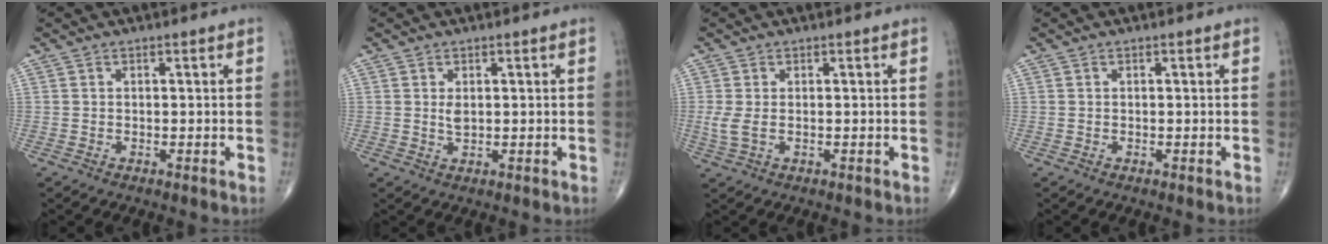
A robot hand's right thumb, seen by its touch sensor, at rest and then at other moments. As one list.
[{"total": 1.7, "force": [0.4, 0.8, 1.4], "torque": [-0.024, -0.005, 0.010]}, {"total": 2.7, "force": [-0.2, 1.4, 2.3], "torque": [-0.065, -0.002, -0.002]}, {"total": 0.0}]